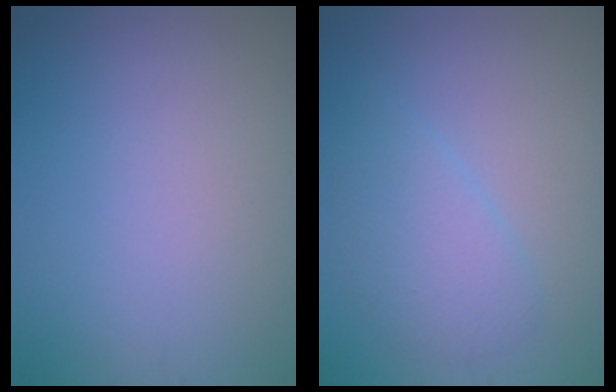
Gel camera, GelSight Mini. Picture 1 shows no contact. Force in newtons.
{"total": 2.9, "press": 2.9, "slide": 0.2}